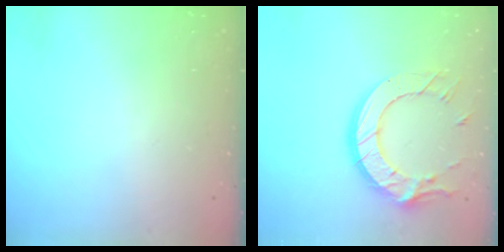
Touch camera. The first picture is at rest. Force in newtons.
{"total": 15.9, "press": 15.9, "slide": 1.0}